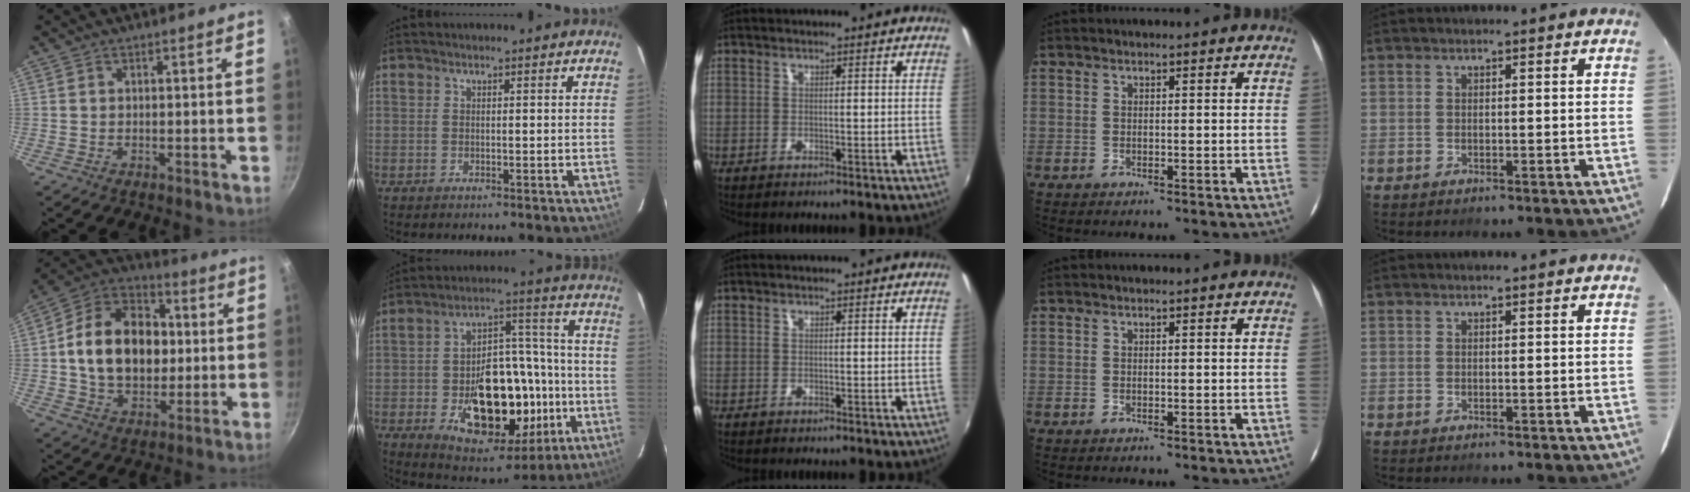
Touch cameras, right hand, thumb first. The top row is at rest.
{"thumb": {"total": 19.6, "force": [1.0, 14.3, 13.4], "torque": [-0.191, 0.026, 0.007]}, "index": {"total": 23.2, "force": [-6.2, 13.5, 17.9], "torque": [-0.304, 0.018, -0.070]}}